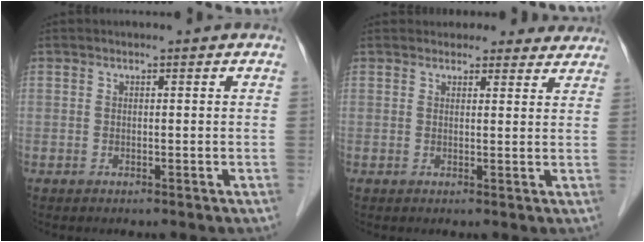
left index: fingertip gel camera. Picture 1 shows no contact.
{"total": 8.0, "force": [7.4, 3.1, 0.9], "torque": [0.023, 0.014, 0.066]}